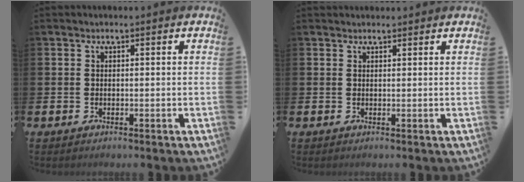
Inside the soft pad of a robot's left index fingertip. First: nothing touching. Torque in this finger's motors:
{"motor_torque": [-0.07, -0.05, -0.47, 0.00]}